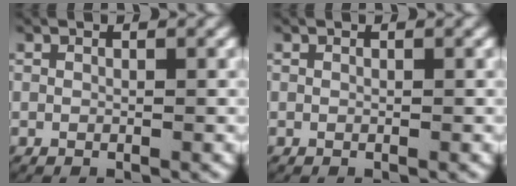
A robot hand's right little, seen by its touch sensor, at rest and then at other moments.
{"total": 0.0}